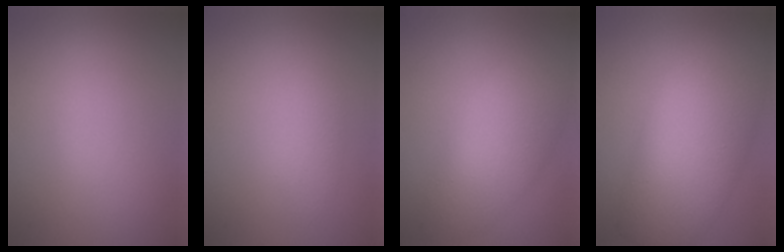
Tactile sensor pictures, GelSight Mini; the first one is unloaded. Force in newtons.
{"total": 1.6, "press": 1.6, "slide": 0.1}
{"total": 5.1, "press": 5.1, "slide": 0.1}
{"total": 9.1, "press": 9.1, "slide": 0.4}